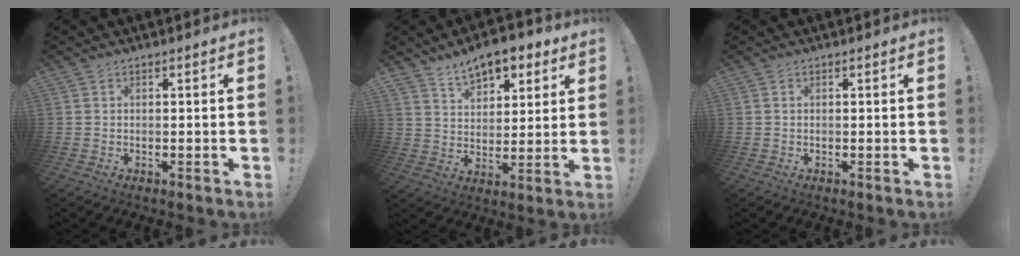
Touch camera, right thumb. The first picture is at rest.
{"total": 10.2, "force": [7.4, 5.6, 4.3], "torque": [-0.067, -0.043, 0.140]}
{"total": 0.0}